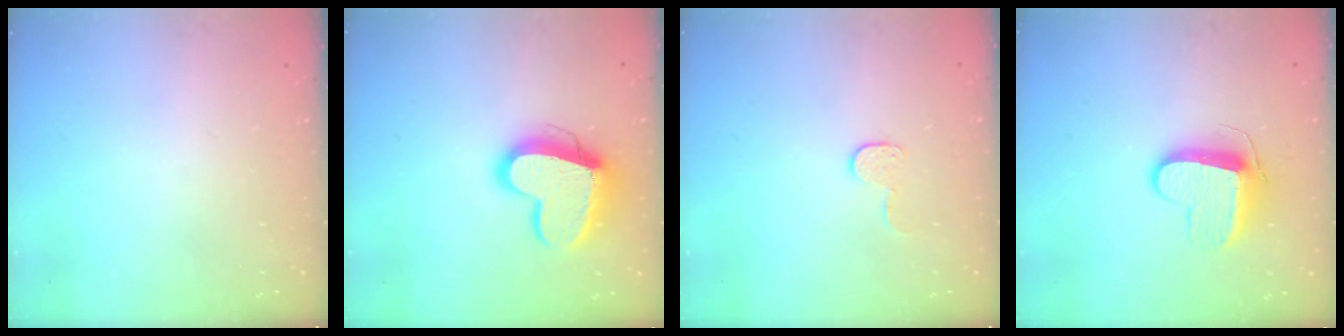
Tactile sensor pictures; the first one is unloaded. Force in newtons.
{"total": 15.0, "press": 14.9, "slide": 1.6}
{"total": 6.4, "press": 6.4, "slide": 0.4}
{"total": 9.9, "press": 9.9, "slide": 0.3}